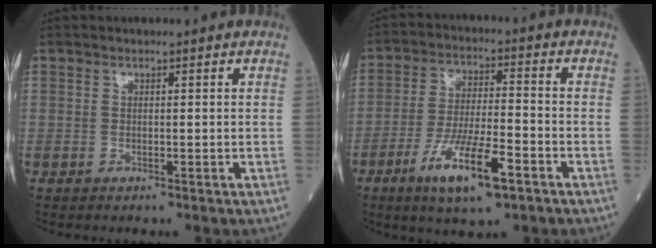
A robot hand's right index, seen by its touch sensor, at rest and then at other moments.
{"total": 11.2, "force": [-5.9, 1.9, 9.4], "torque": [-0.175, -0.015, -0.101]}